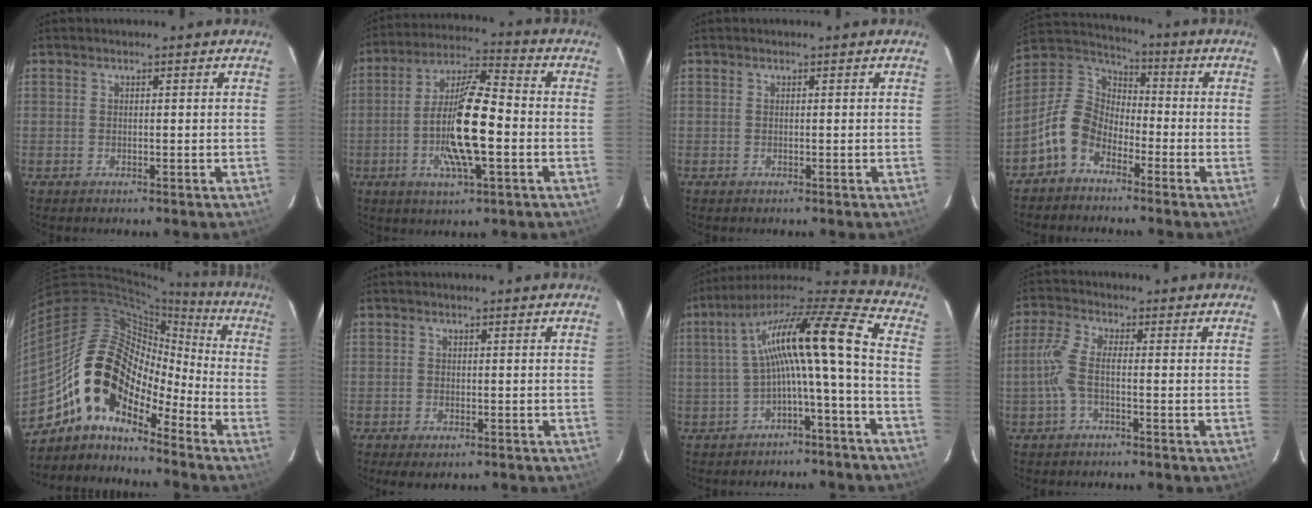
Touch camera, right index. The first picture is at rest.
{"total": 14.3, "force": [-3.2, 3.1, 13.6], "torque": [-0.263, -0.001, -0.065]}
{"total": 0.0}
{"total": 10.2, "force": [-5.8, 6.6, 5.1], "torque": [-0.108, 0.026, -0.125]}
{"total": 15.5, "force": [-10.0, 7.9, 8.9], "torque": [-0.149, 0.010, -0.200]}
{"total": 2.3, "force": [-1.5, 1.1, 1.4], "torque": [-0.028, -0.008, -0.025]}
{"total": 15.8, "force": [-1.9, 1.0, 15.6], "torque": [-0.285, 0.018, -0.037]}
{"total": 4.8, "force": [-1.5, 0.9, 4.4], "torque": [-0.108, 0.006, -0.031]}